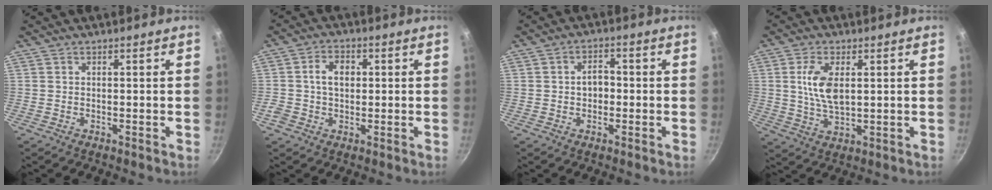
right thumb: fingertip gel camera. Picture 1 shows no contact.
{"total": 5.6, "force": [0.4, 4.4, 3.4], "torque": [-0.036, 0.008, 0.000]}
{"total": 4.0, "force": [-0.3, 2.9, 2.8], "torque": [-0.022, 0.011, -0.006]}
{"total": 8.2, "force": [1.7, 4.0, 6.9], "torque": [-0.128, -0.010, 0.035]}